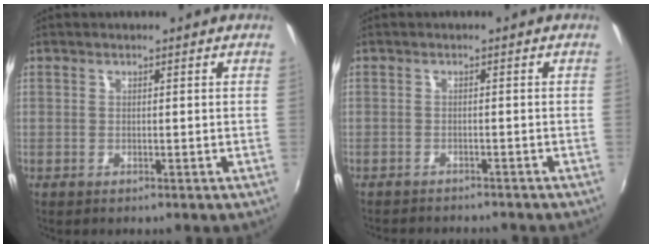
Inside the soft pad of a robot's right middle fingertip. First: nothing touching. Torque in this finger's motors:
{"motor_torque": [0.92, -1.22, 0.07, 0.02]}